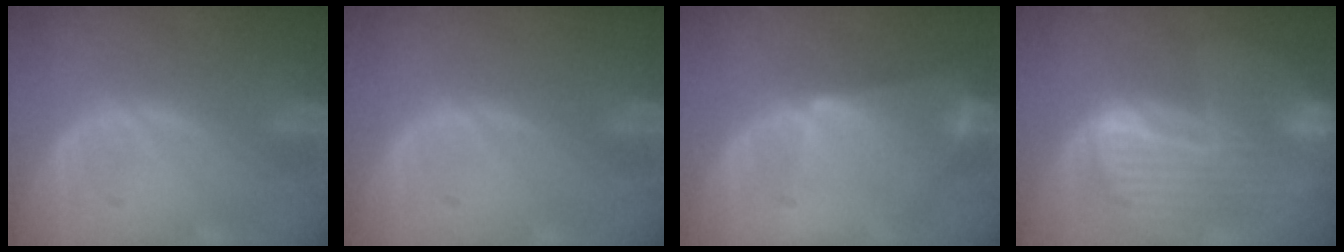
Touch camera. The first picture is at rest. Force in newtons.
{"total": 0.0}
{"total": 6.7, "press": 6.2, "slide": 2.5}
{"total": 9.8, "press": 8.4, "slide": 5.0}